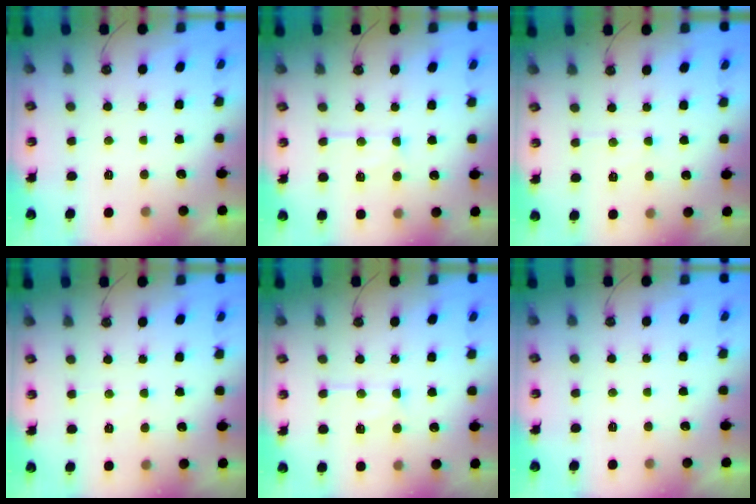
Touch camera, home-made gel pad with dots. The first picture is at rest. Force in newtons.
{"total": 9.3, "press": 9.3, "slide": 0.8}
{"total": 5.5, "press": 5.5, "slide": 0.4}
{"total": 3.4, "press": 3.4, "slide": 0.5}
{"total": 9.3, "press": 9.3, "slide": 0.8}
{"total": 0.0}